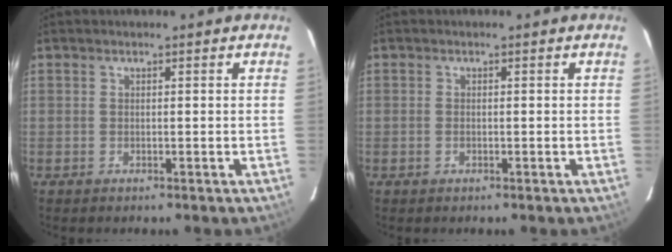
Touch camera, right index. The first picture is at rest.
{"total": 0.7, "force": [-0.3, 0.5, 0.5], "torque": [-0.009, 0.000, -0.006]}